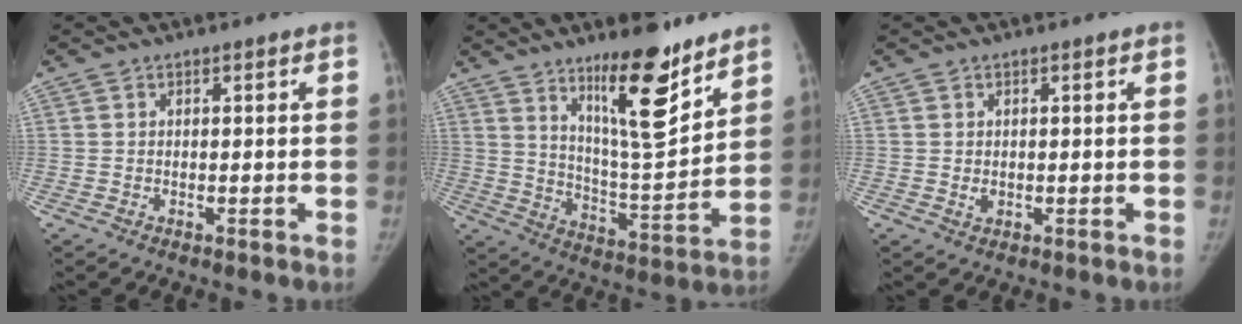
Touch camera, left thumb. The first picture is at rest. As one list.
[{"total": 16.1, "force": [10.9, 3.8, 11.3], "torque": [-0.151, -0.089, 0.187]}, {"total": 1.3, "force": [0.0, 1.0, 0.8], "torque": [-0.012, -0.002, 0.004]}]